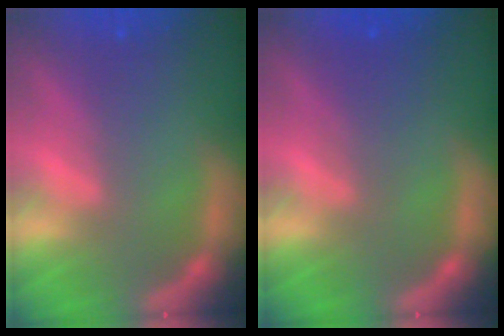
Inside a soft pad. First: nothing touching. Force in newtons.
{"total": 2.5}